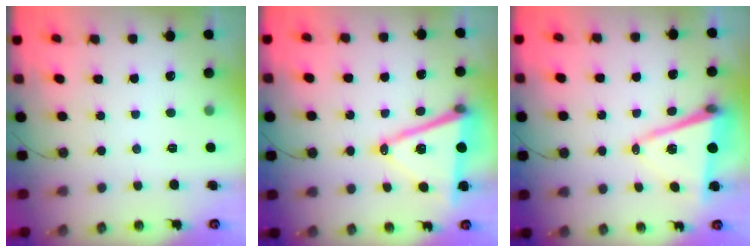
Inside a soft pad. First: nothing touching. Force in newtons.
{"total": 15.1, "press": 14.6, "slide": 3.7}
{"total": 10.0, "press": 9.1, "slide": 4.1}